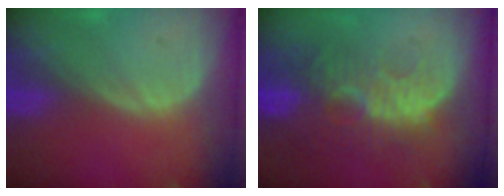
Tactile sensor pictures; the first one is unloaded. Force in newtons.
{"total": 10.9, "press": 9.4, "slide": 5.4}